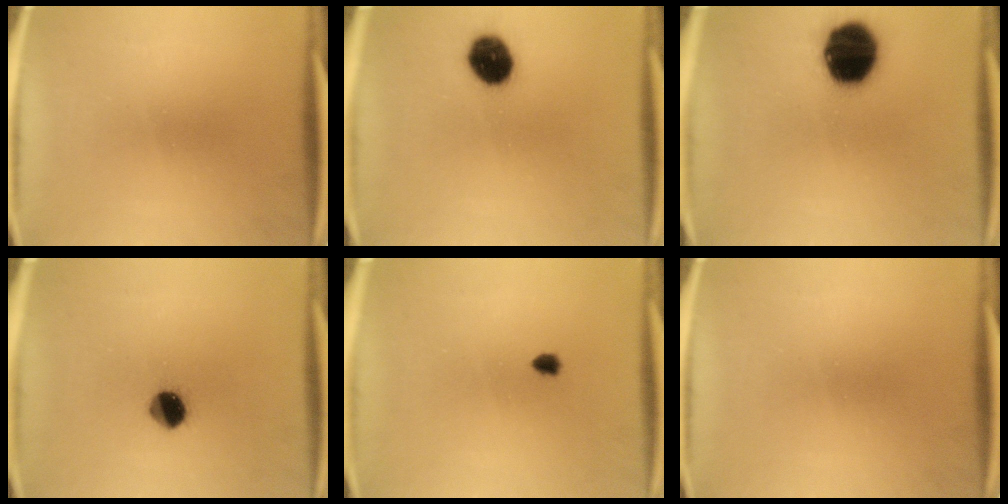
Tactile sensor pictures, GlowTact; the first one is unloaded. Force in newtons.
{"total": 9.6}
{"total": 17.7}
{"total": 6.5}
{"total": 1.1}
{"total": 0.0}